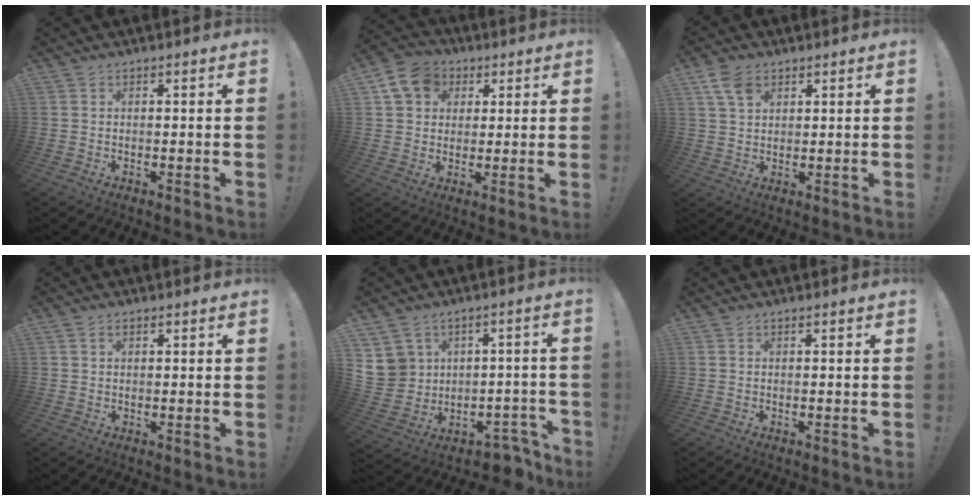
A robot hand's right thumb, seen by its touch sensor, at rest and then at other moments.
{"total": 10.9, "force": [4.1, 9.1, 4.4], "torque": [-0.066, -0.008, 0.084]}
{"total": 6.3, "force": [3.3, 4.1, 3.4], "torque": [-0.063, -0.003, 0.066]}
{"total": 1.1, "force": [0.6, 0.8, 0.6], "torque": [-0.011, 0.002, 0.011]}
{"total": 7.5, "force": [-0.6, 7.1, 2.4], "torque": [-0.052, 0.008, 0.007]}
{"total": 0.0}